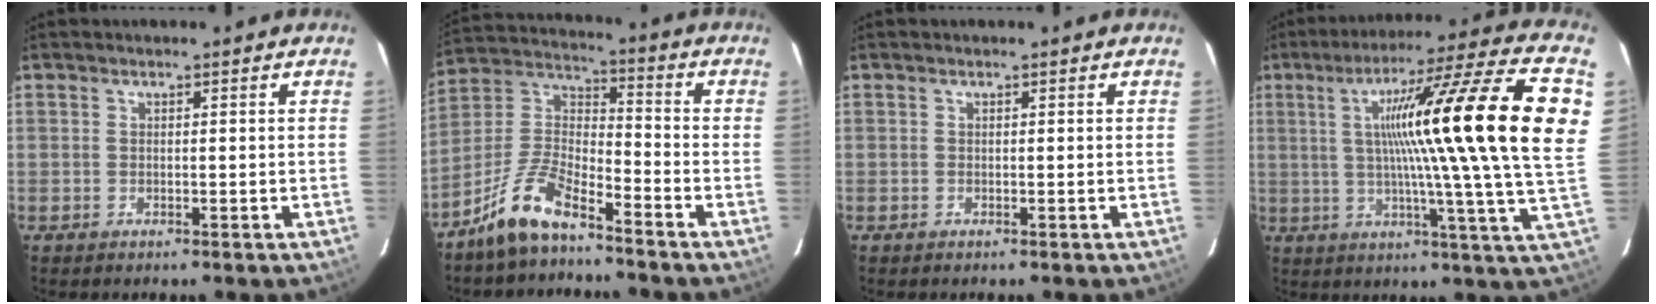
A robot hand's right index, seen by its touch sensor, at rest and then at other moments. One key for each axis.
{"total": 10.1, "fx": -7.9, "fy": 2.6, "fz": 5.7, "tx": -0.130, "ty": 0.012, "tz": -0.155}
{"total": 0.0}
{"total": 26.4, "fx": 5.0, "fy": -1.1, "fz": 25.9, "tx": -0.329, "ty": 0.031, "tz": 0.062}